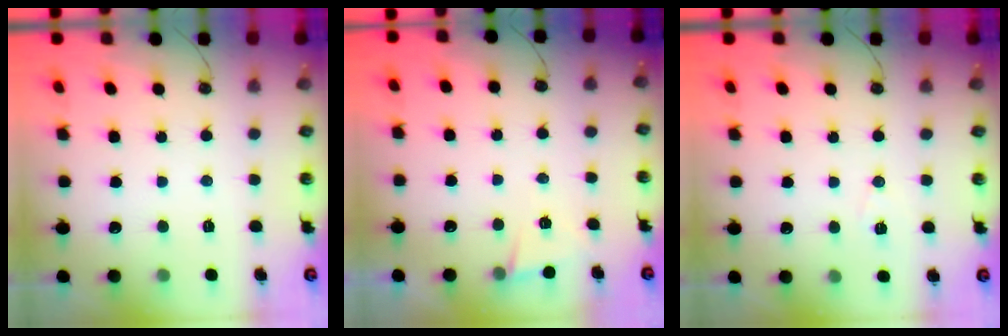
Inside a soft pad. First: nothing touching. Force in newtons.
{"total": 3.2, "press": 2.8, "slide": 1.5}
{"total": 7.6, "press": 6.3, "slide": 4.3}